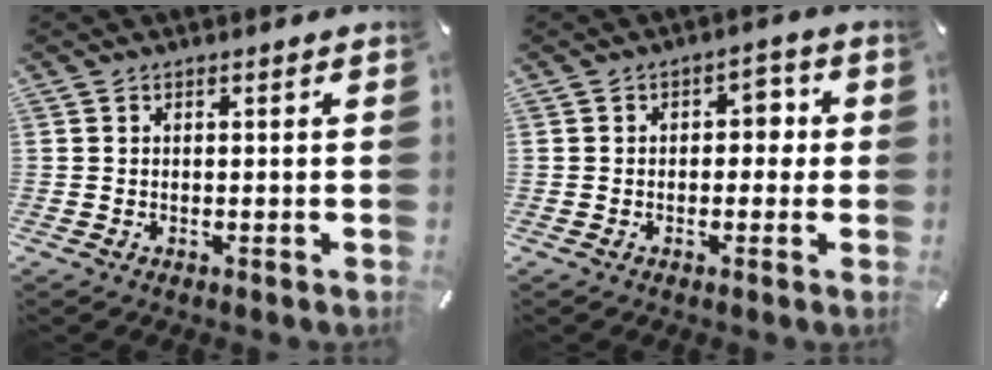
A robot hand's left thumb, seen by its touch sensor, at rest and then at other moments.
{"total": 3.9, "force": [-0.3, 2.9, 2.7], "torque": [-0.023, 0.002, -0.018]}